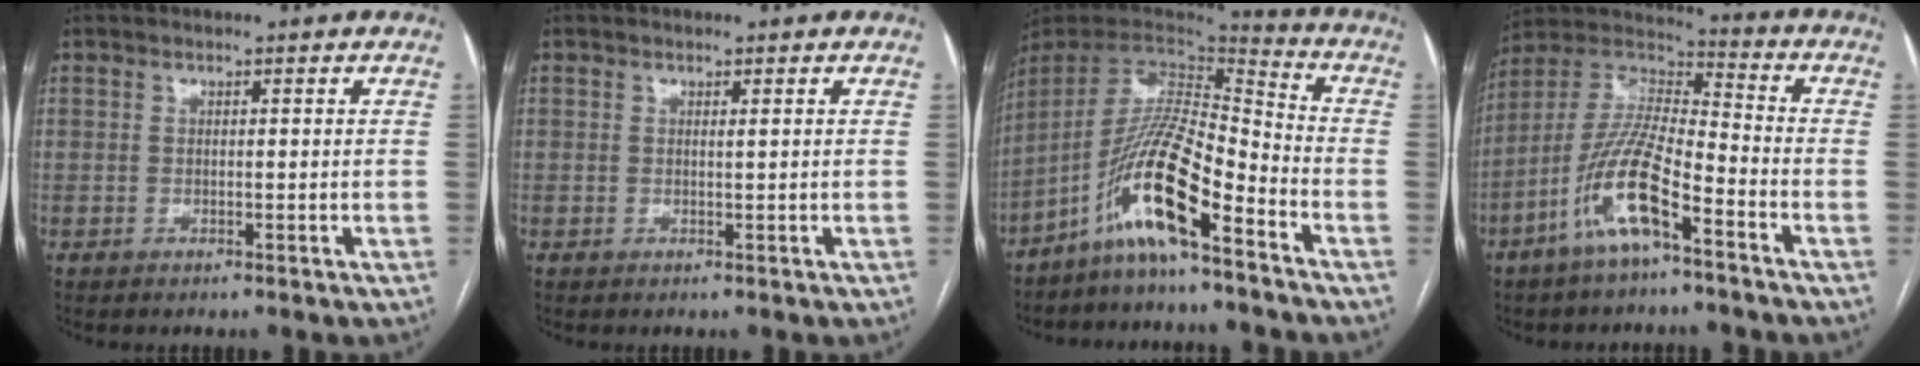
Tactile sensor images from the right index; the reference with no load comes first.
{"total": 0.0}
{"total": 14.4, "force": [-8.8, 1.4, 11.2], "torque": [-0.222, 0.002, -0.166]}
{"total": 13.0, "force": [-6.8, 2.4, 10.8], "torque": [-0.226, -0.003, -0.133]}